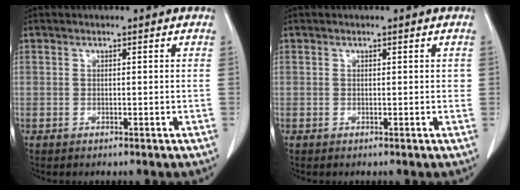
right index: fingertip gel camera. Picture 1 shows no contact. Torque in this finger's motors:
{"motor_torque": [0.22, -0.11, 0.04, 0.01]}